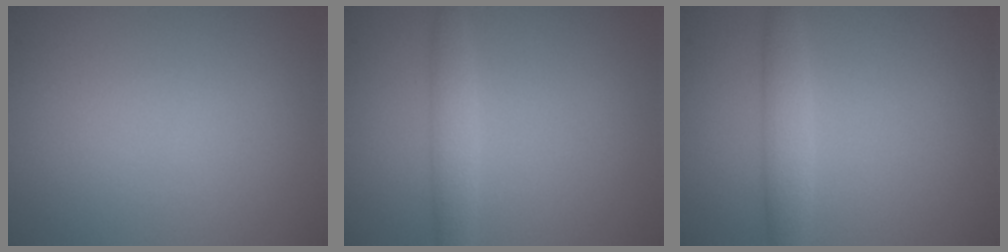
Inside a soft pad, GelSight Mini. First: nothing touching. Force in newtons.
{"total": 2.1, "press": 2.1, "slide": 0.1}
{"total": 2.5, "press": 2.5, "slide": 0.0}